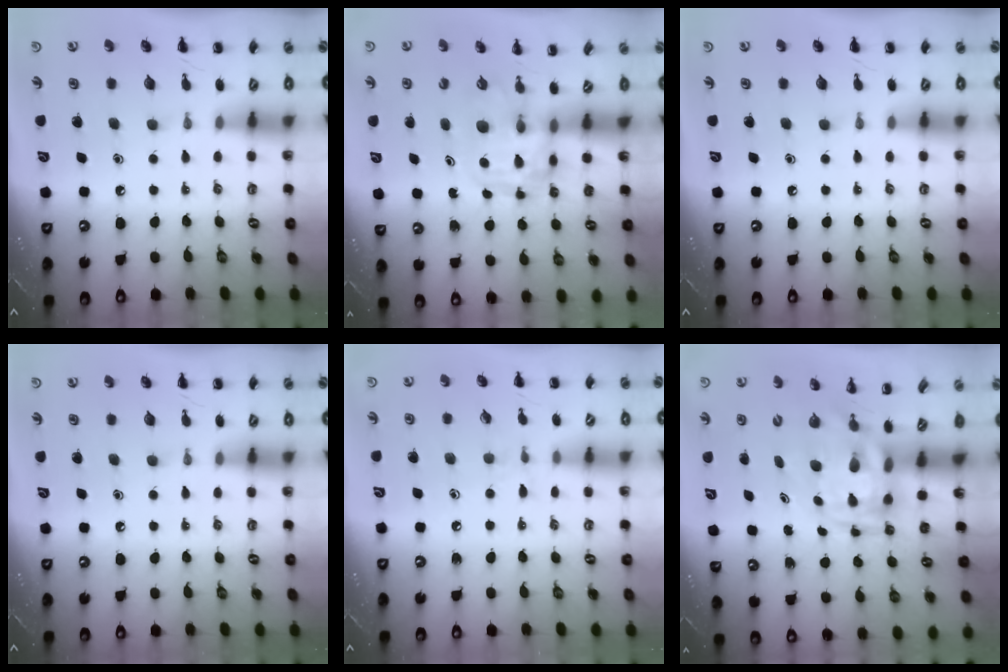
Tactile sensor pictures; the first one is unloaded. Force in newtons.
{"total": 3.4, "press": 3.4, "slide": 0.6}
{"total": 0.0}
{"total": 0.0}
{"total": 5.4, "press": 5.0, "slide": 2.2}
{"total": 3.3, "press": 3.2, "slide": 0.8}